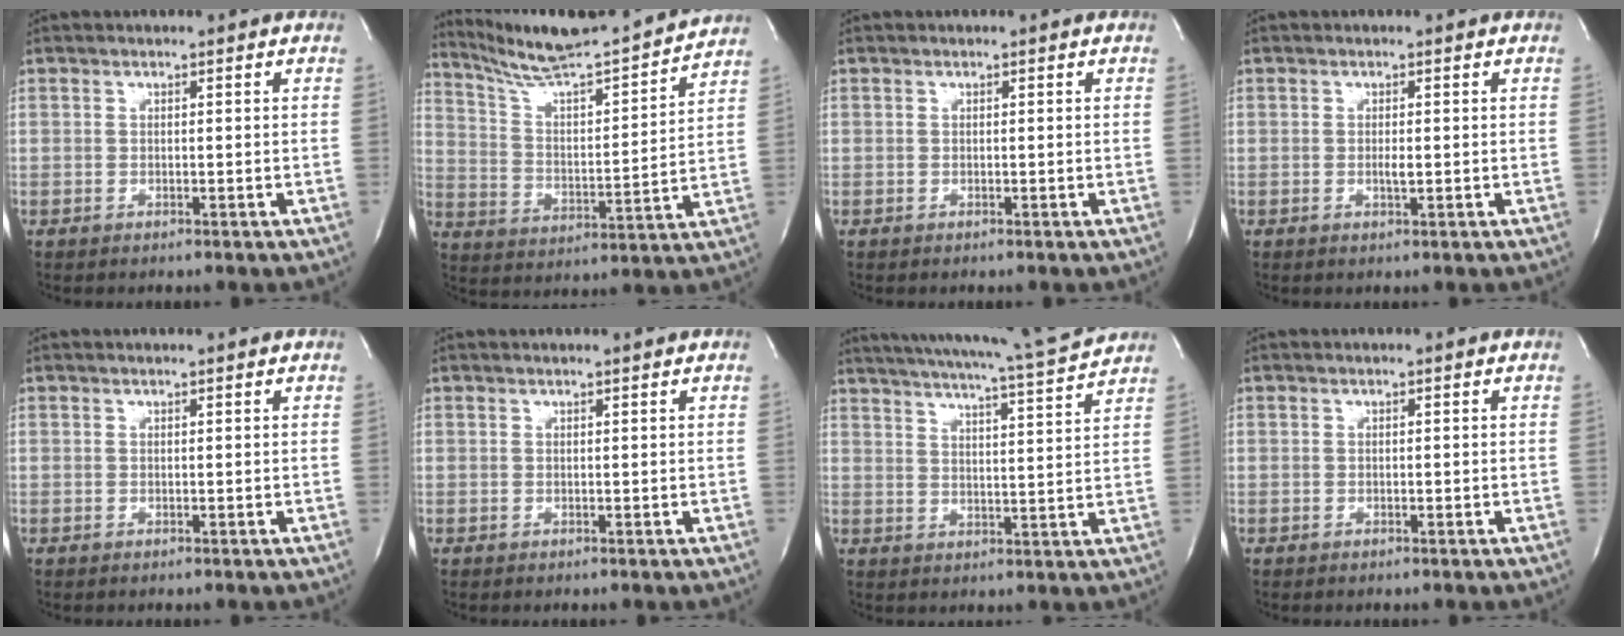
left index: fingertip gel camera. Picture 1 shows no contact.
{"total": 17.5, "force": [16.5, -0.2, 5.6], "torque": [-0.102, -0.018, 0.262]}
{"total": 0.0}
{"total": 1.0, "force": [0.1, 0.1, 1.0], "torque": [-0.022, -0.002, 0.002]}
{"total": 1.2, "force": [1.2, -0.2, 0.3], "torque": [-0.006, 0.003, 0.018]}
{"total": 1.9, "force": [1.8, -0.3, 0.6], "torque": [-0.008, 0.006, 0.024]}
{"total": 15.7, "force": [14.5, -1.2, 5.8], "torque": [-0.105, -0.031, 0.201]}
{"total": 0.0}